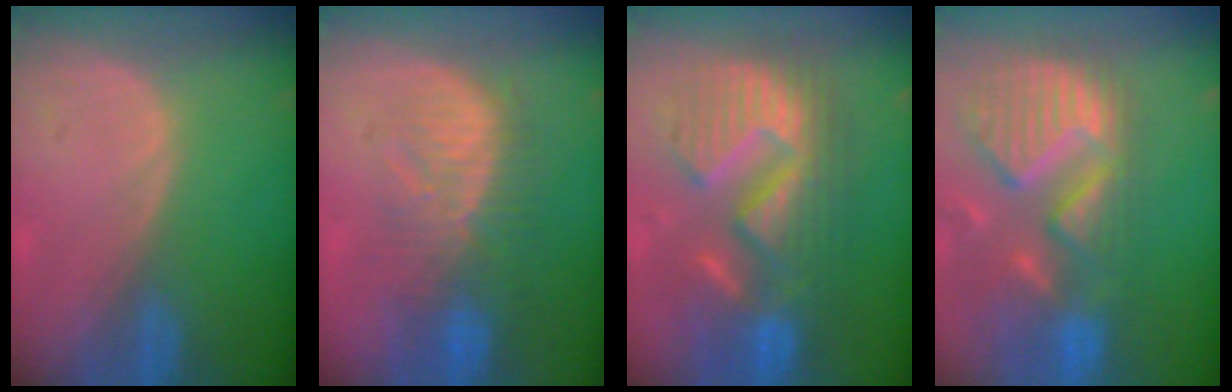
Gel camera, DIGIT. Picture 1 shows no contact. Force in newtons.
{"total": 9.6, "press": 9.0, "slide": 3.3}
{"total": 13.1, "press": 13.0, "slide": 1.4}
{"total": 13.9, "press": 11.8, "slide": 7.3}